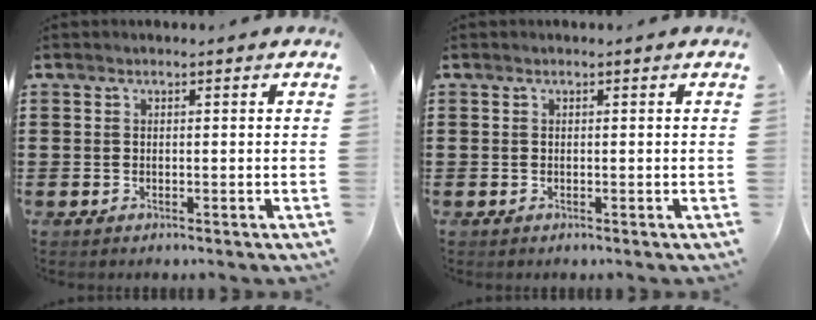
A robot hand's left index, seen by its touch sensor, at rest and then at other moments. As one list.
[{"total": 0.0}]